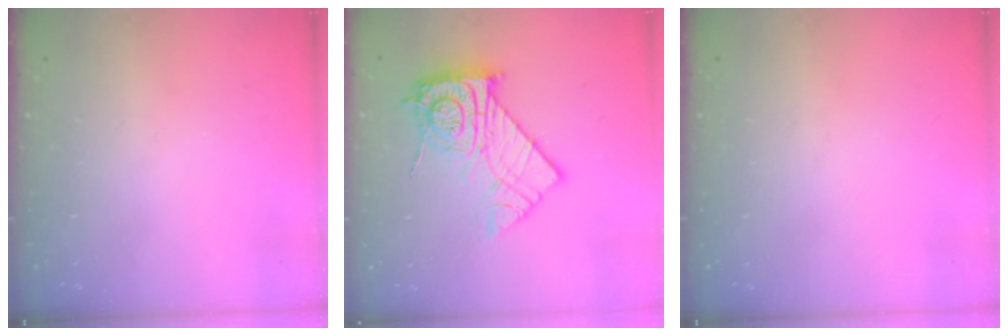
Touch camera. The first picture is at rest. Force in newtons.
{"total": 14.0, "press": 14.0, "slide": 0.4}
{"total": 0.0}